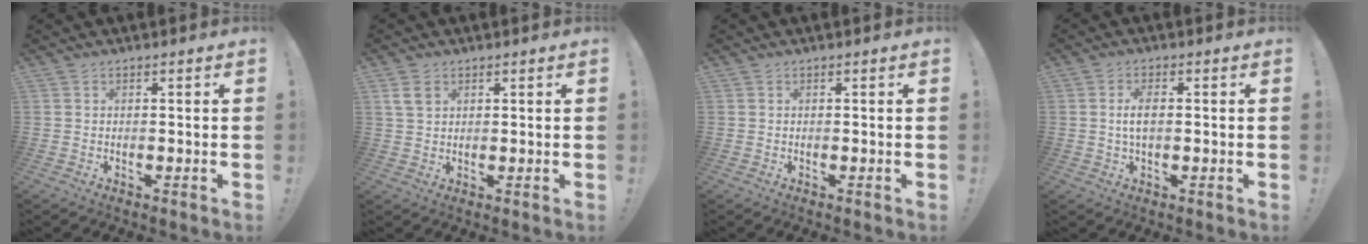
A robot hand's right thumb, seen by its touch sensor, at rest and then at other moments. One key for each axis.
{"total": 4.1, "fx": 2.0, "fy": 2.5, "fz": 2.5, "tx": -0.036, "ty": -0.004, "tz": 0.038}
{"total": 0.0}
{"total": 4.3, "fx": 0.1, "fy": 1.9, "fz": 3.9, "tx": -0.075, "ty": 0.003, "tz": -0.002}